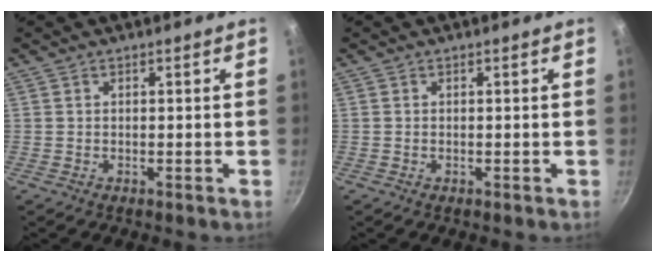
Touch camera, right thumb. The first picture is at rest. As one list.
[{"total": 0.0}]